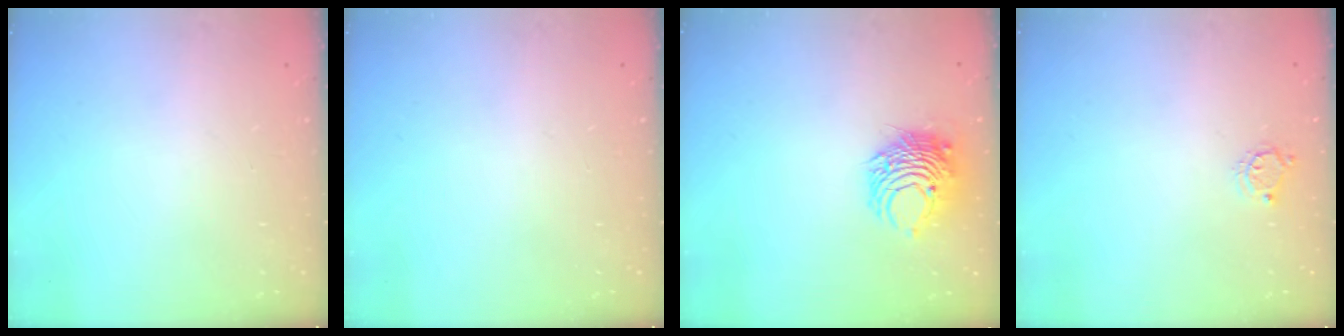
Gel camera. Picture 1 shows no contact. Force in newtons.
{"total": 0.0}
{"total": 8.1, "press": 8.0, "slide": 1.1}
{"total": 4.4, "press": 4.4, "slide": 0.3}